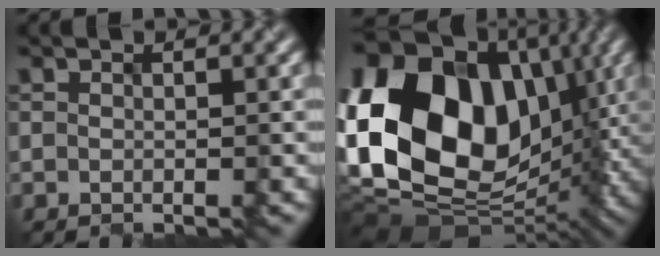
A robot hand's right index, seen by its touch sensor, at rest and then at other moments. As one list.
[{"total": 19.9, "force": [2.2, 15.1, 12.9], "torque": [-0.250, 0.014, 0.053]}]